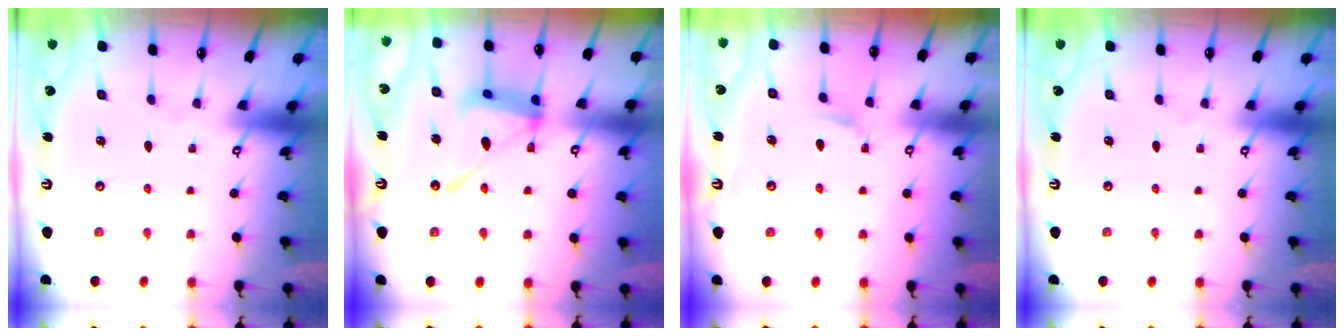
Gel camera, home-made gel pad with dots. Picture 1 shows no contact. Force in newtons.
{"total": 14.7, "press": 14.7, "slide": 1.2}
{"total": 5.7, "press": 5.6, "slide": 0.9}
{"total": 0.0}